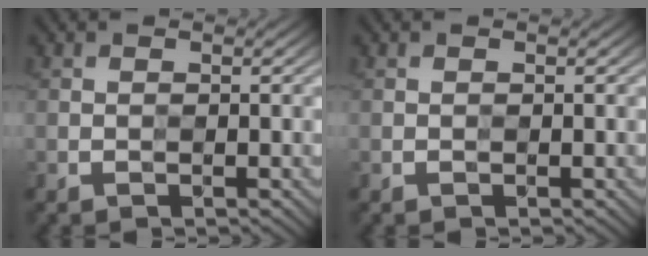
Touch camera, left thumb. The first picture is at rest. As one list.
[{"total": 0.0}]